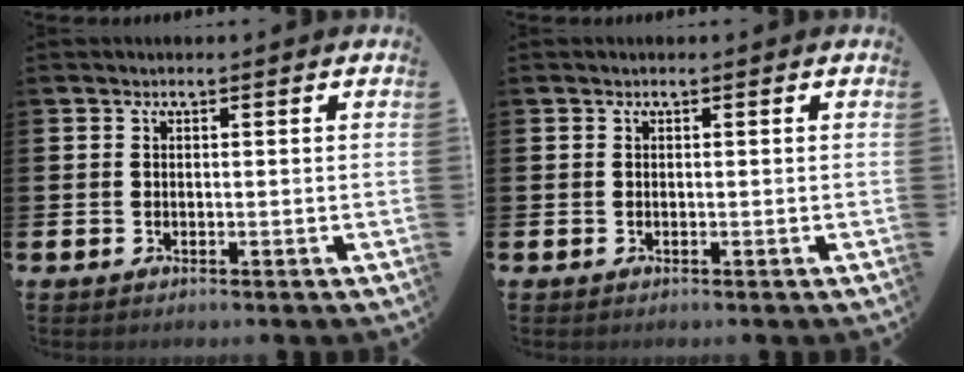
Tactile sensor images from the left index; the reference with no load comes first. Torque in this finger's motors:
{"motor_torque": [0.00, 0.00, 0.00, 0.00]}